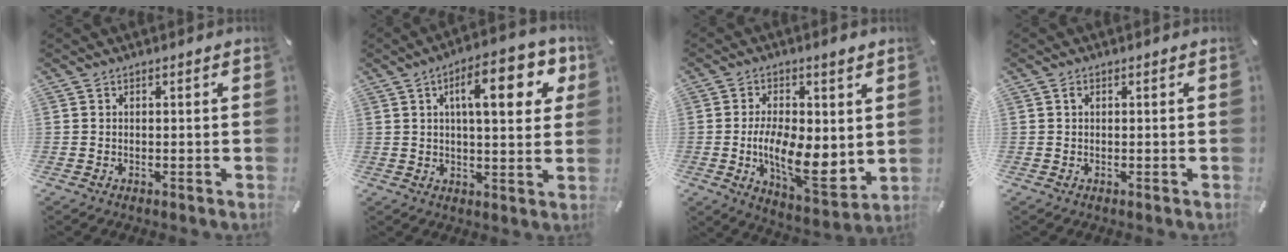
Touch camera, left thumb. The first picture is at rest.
{"total": 14.9, "force": [5.5, 5.6, 12.7], "torque": [-0.182, -0.004, 0.082]}
{"total": 14.9, "force": [-0.1, 6.7, 13.3], "torque": [-0.224, -0.012, 0.000]}
{"total": 0.6, "force": [0.2, 0.3, 0.4], "torque": [-0.007, 0.001, 0.003]}